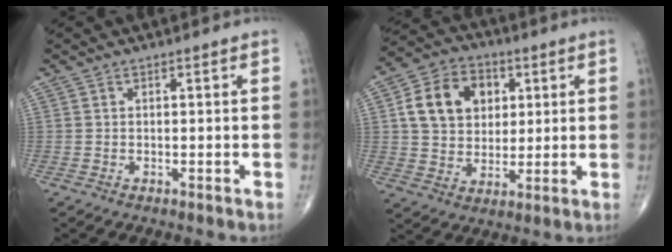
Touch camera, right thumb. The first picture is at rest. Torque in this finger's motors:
{"motor_torque": [1.62, 1.90, 0.39, -0.21, 0.08]}